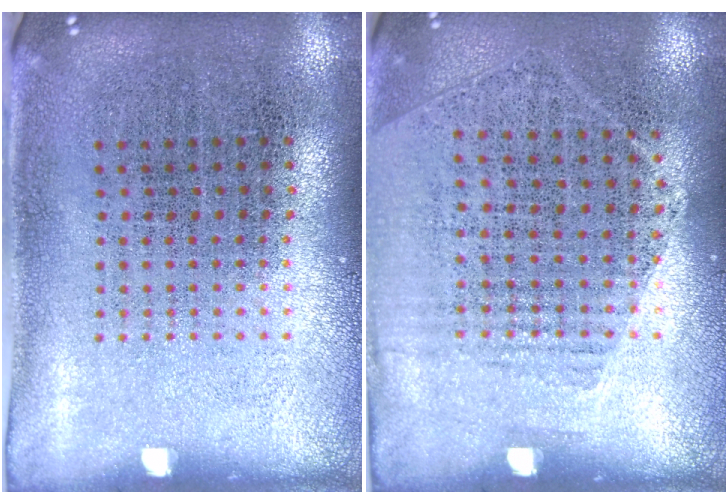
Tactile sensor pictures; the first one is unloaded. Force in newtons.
{"total": 1.2, "press": 1.0, "slide": 0.7}